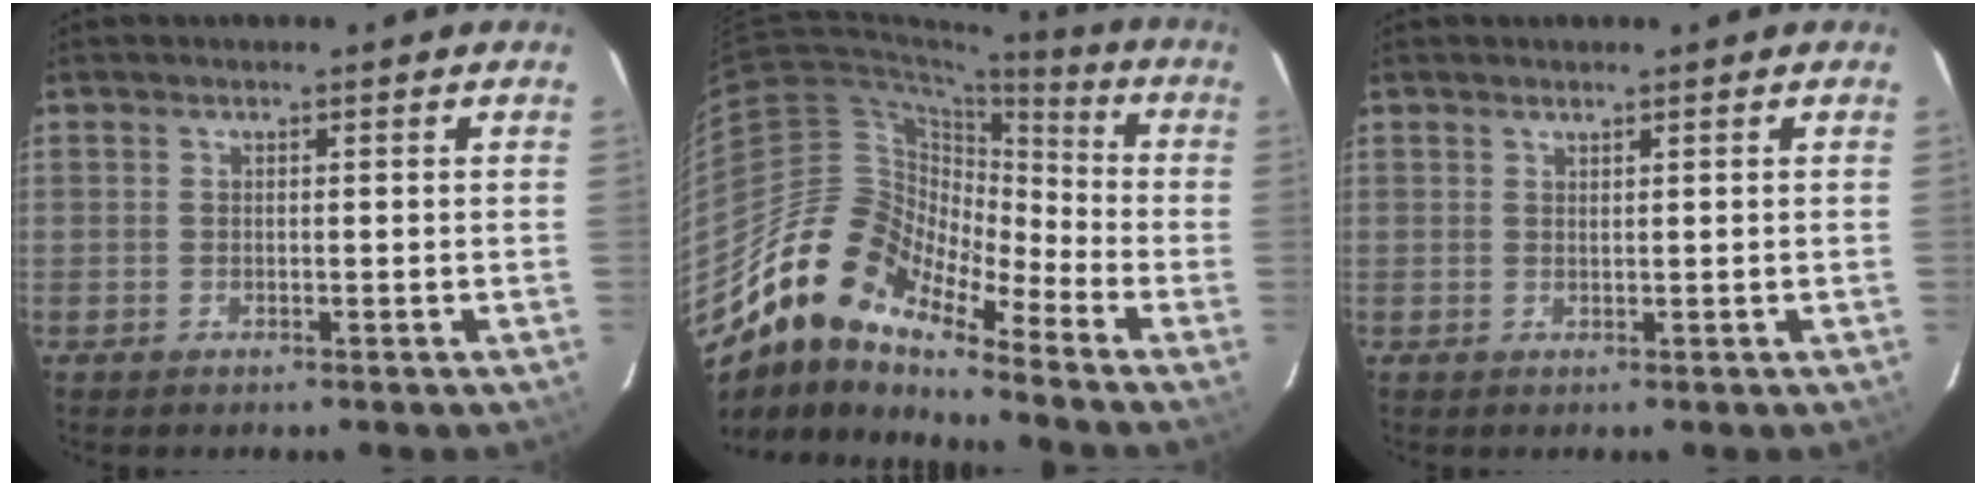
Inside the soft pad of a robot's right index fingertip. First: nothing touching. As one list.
[{"total": 15.4, "force": [-12.2, 5.5, 7.6], "torque": [-0.122, 0.004, -0.250]}, {"total": 0.7, "force": [0.7, -0.1, 0.1], "torque": [-0.004, -0.004, 0.012]}]